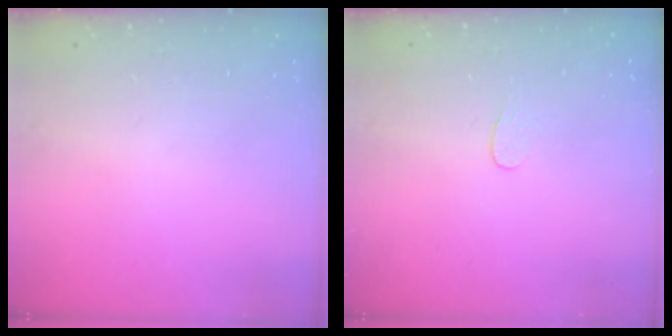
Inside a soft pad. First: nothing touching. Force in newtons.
{"total": 3.8, "press": 3.8, "slide": 0.3}